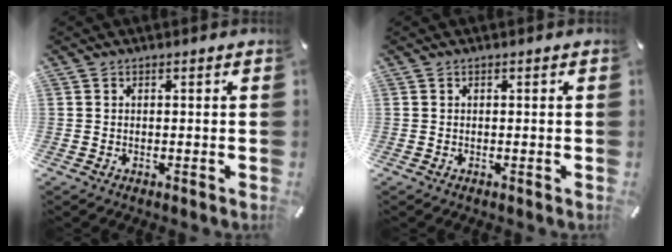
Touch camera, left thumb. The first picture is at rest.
{"total": 0.0}